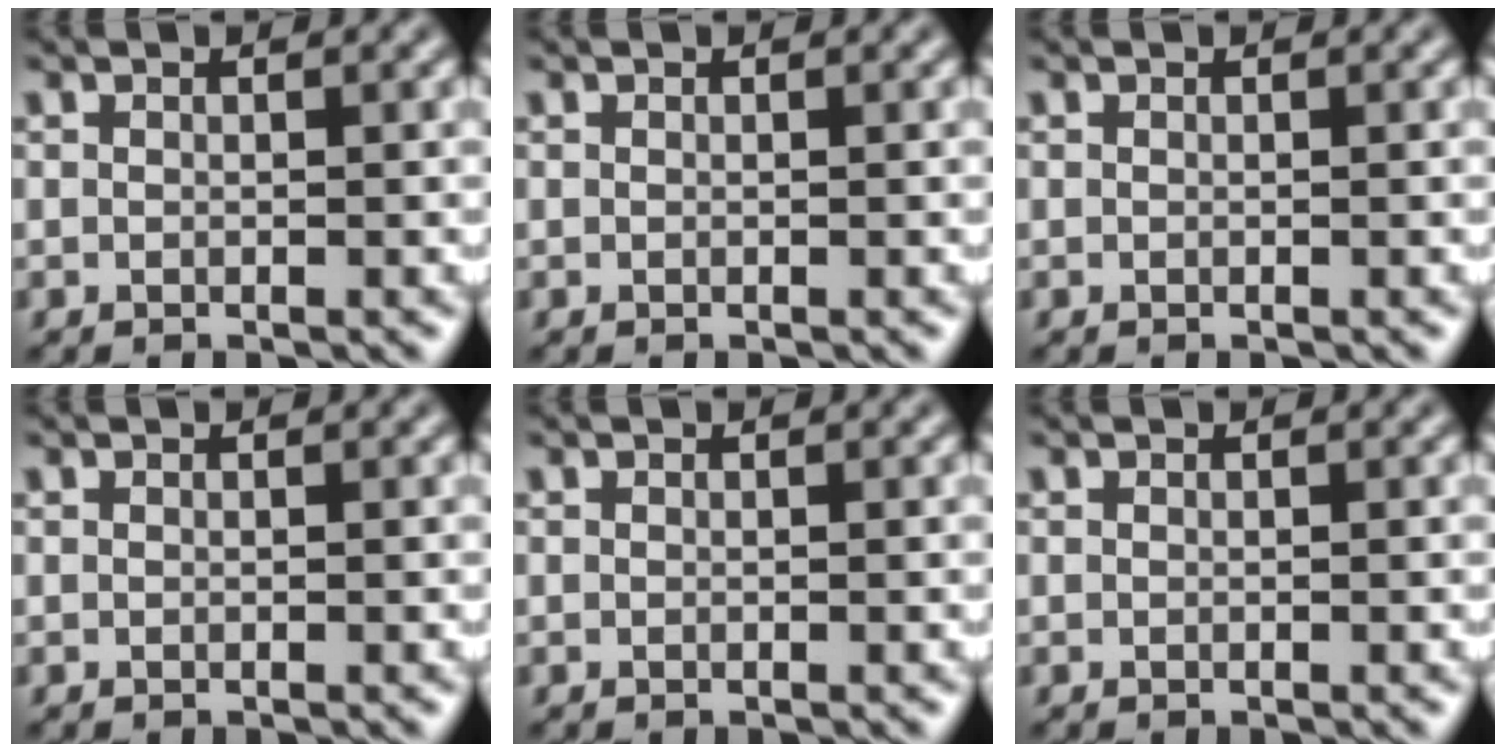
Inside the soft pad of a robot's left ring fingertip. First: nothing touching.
{"total": 0.0}
{"total": 0.0}
{"total": 0.0}
{"total": 0.0}
{"total": 0.0}